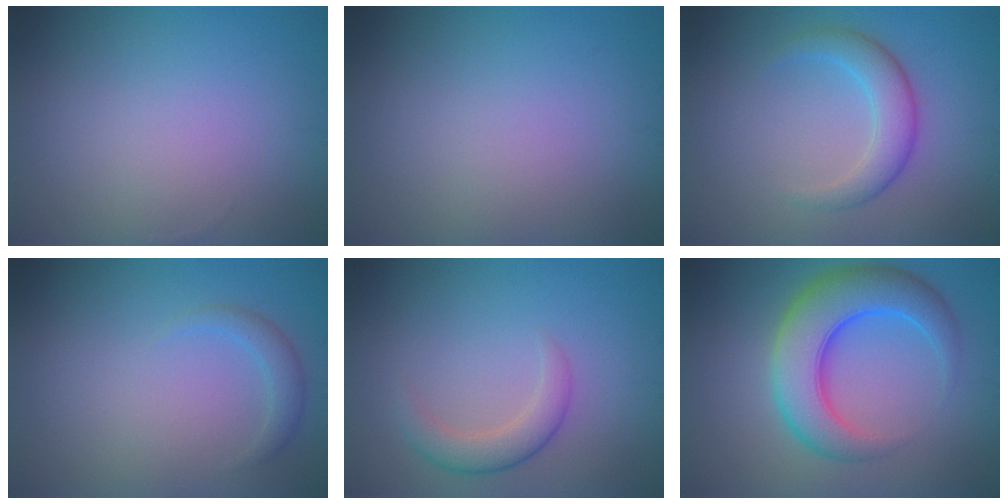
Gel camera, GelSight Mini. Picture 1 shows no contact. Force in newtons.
{"total": 0.0}
{"total": 3.5, "press": 3.5, "slide": 0.2}
{"total": 1.5, "press": 1.5, "slide": 0.1}
{"total": 2.7, "press": 2.7, "slide": 0.2}
{"total": 8.0, "press": 8.0, "slide": 0.1}